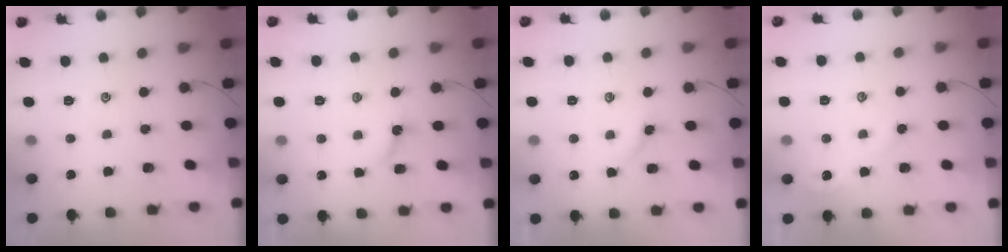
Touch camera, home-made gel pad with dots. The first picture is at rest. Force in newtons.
{"total": 2.6, "press": 2.6, "slide": 0.3}
{"total": 3.0, "press": 2.9, "slide": 0.4}
{"total": 2.8, "press": 2.8, "slide": 0.4}